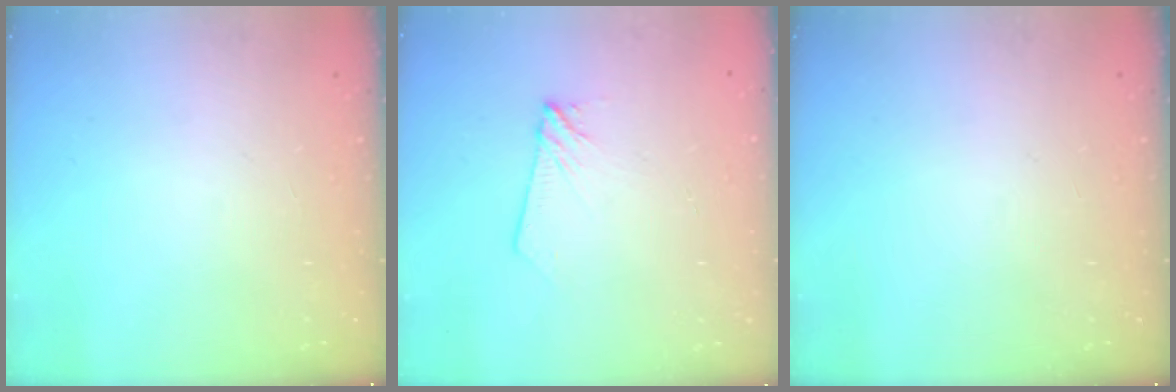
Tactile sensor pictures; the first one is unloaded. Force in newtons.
{"total": 4.6, "press": 4.6, "slide": 0.5}
{"total": 0.0}